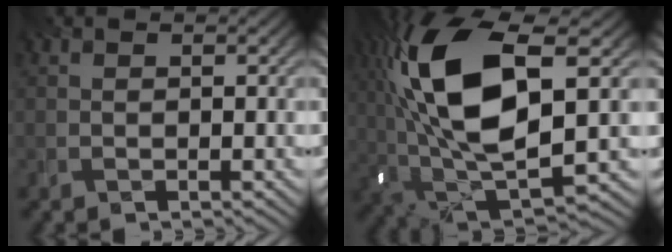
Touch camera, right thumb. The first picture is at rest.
{"total": 17.3, "force": [3.9, 7.3, 15.2], "torque": [-0.327, 0.024, 0.062]}